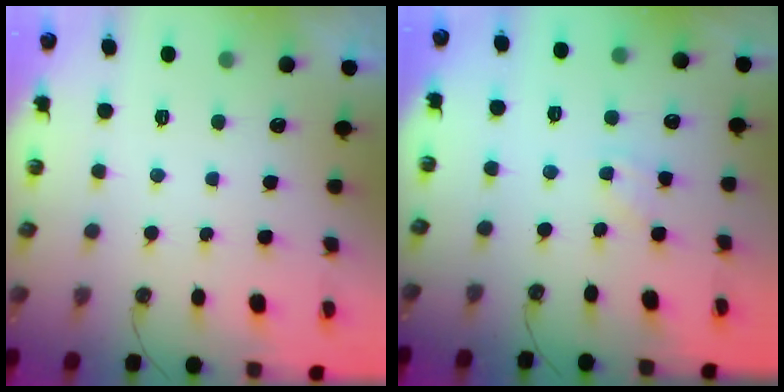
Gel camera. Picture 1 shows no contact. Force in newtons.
{"total": 2.5, "press": 2.5, "slide": 0.5}